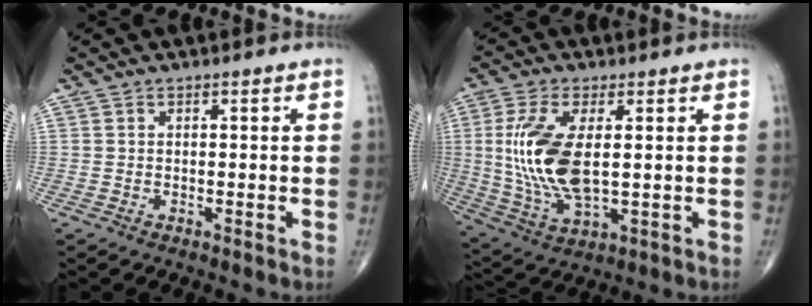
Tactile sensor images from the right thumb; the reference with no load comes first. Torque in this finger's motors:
{"motor_torque": [-0.77, 1.54, 1.40, 0.52, 0.57]}